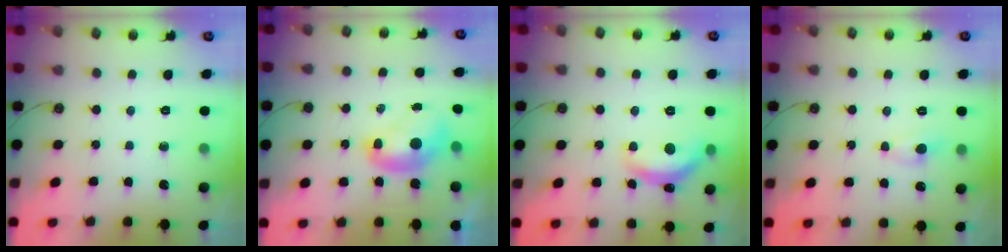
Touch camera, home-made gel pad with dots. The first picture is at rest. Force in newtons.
{"total": 2.1, "press": 2.1, "slide": 0.2}
{"total": 6.7, "press": 6.7, "slide": 0.6}
{"total": 2.4, "press": 2.3, "slide": 0.8}